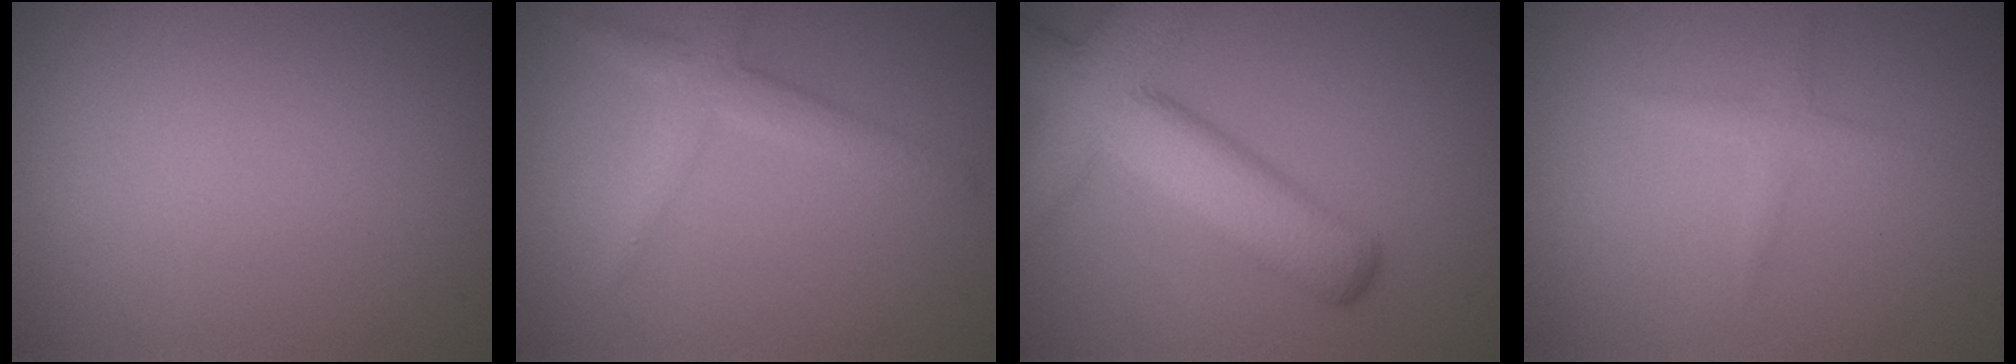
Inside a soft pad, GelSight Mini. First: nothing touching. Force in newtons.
{"total": 2.6, "press": 2.6, "slide": 0.1}
{"total": 9.4, "press": 9.4, "slide": 0.4}
{"total": 1.2, "press": 1.2, "slide": 0.0}